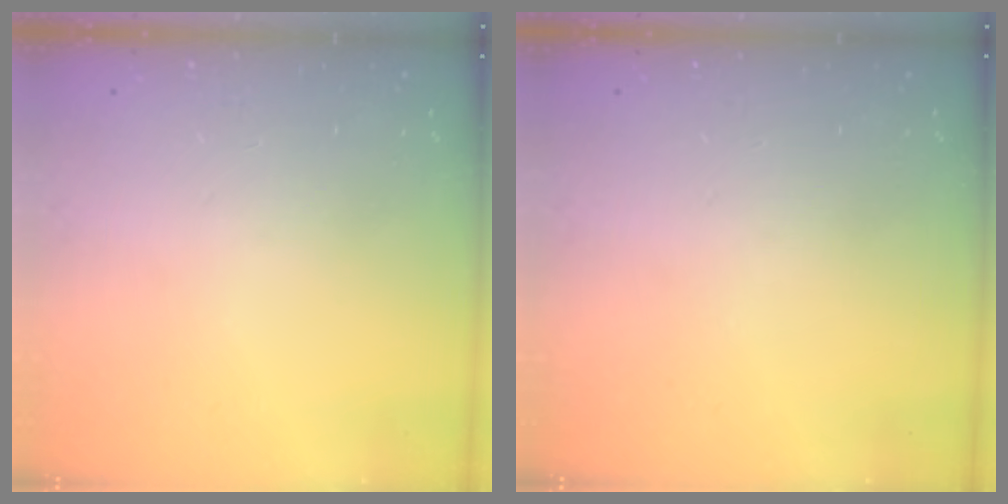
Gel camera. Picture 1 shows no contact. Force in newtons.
{"total": 0.0}